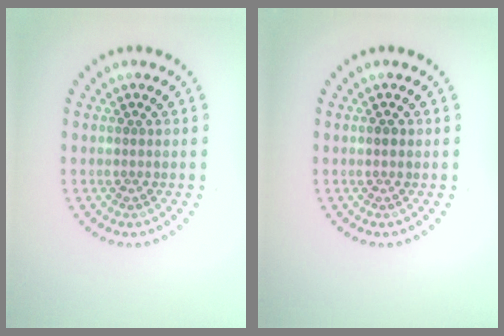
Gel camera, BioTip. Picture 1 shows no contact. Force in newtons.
{"total": 0.9, "press": 0.9, "slide": 0.1}